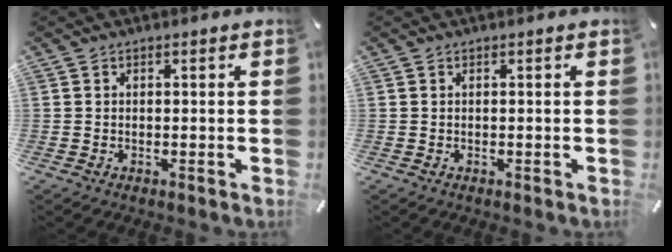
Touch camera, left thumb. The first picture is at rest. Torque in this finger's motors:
{"motor_torque": [0.22, 0.18, -0.11, 0.03, 0.00]}